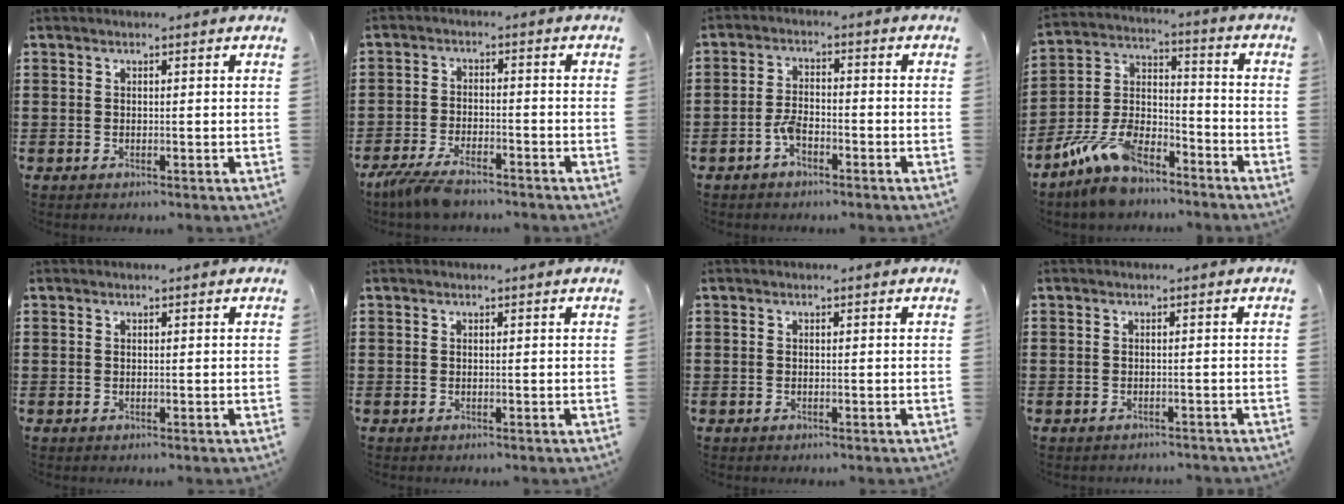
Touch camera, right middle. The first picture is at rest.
{"total": 5.1, "force": [-4.3, 1.0, 2.6], "torque": [-0.071, -0.010, -0.086]}
{"total": 3.3, "force": [-1.9, 1.4, 2.3], "torque": [-0.058, -0.002, -0.039]}
{"total": 10.5, "force": [-8.2, 4.4, 5.0], "torque": [-0.125, 0.018, -0.161]}
{"total": 0.0}
{"total": 0.0}
{"total": 0.0}
{"total": 1.0, "force": [-1.0, 0.2, 0.0], "torque": [-0.004, 0.001, -0.022]}